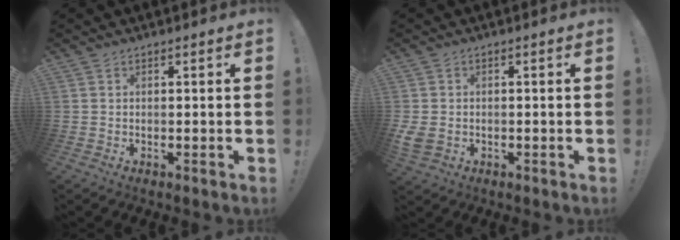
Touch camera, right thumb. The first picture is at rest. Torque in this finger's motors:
{"motor_torque": [0.40, 0.26, 0.26, -0.29, 0.09]}